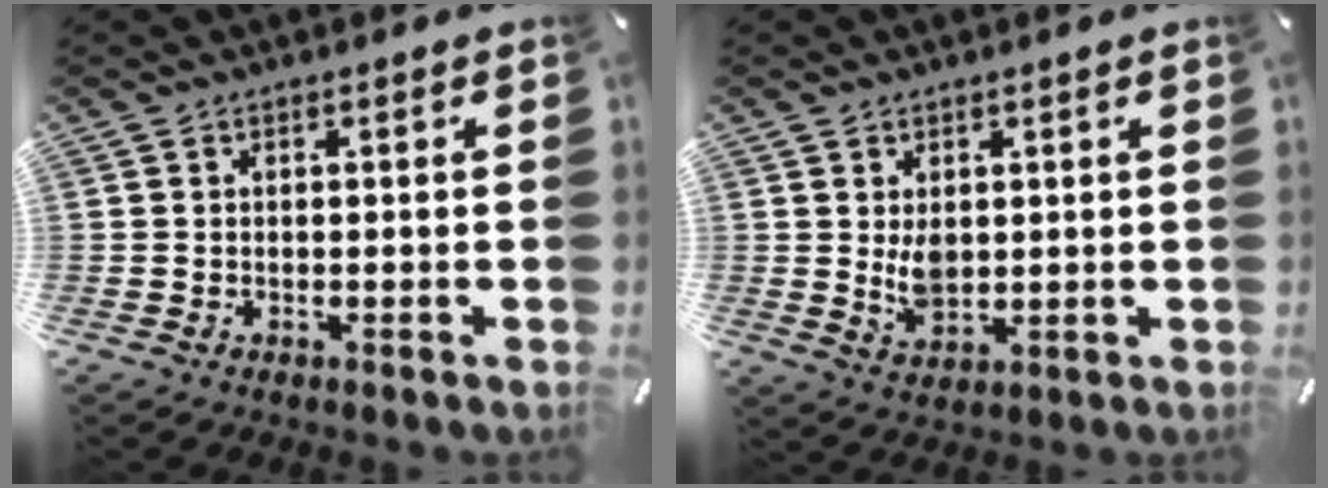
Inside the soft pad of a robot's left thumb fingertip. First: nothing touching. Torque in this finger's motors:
{"motor_torque": [0.74, 1.49, 0.47, -0.49, 0.04]}